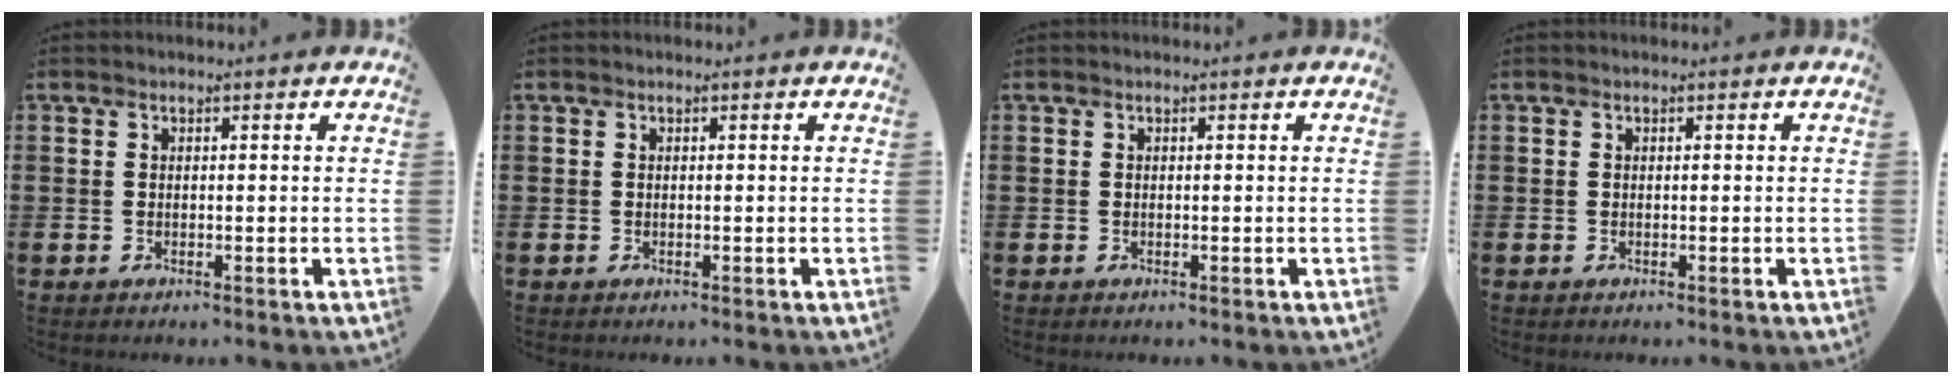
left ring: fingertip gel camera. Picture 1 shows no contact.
{"total": 0.0}
{"total": 0.0}
{"total": 0.0}